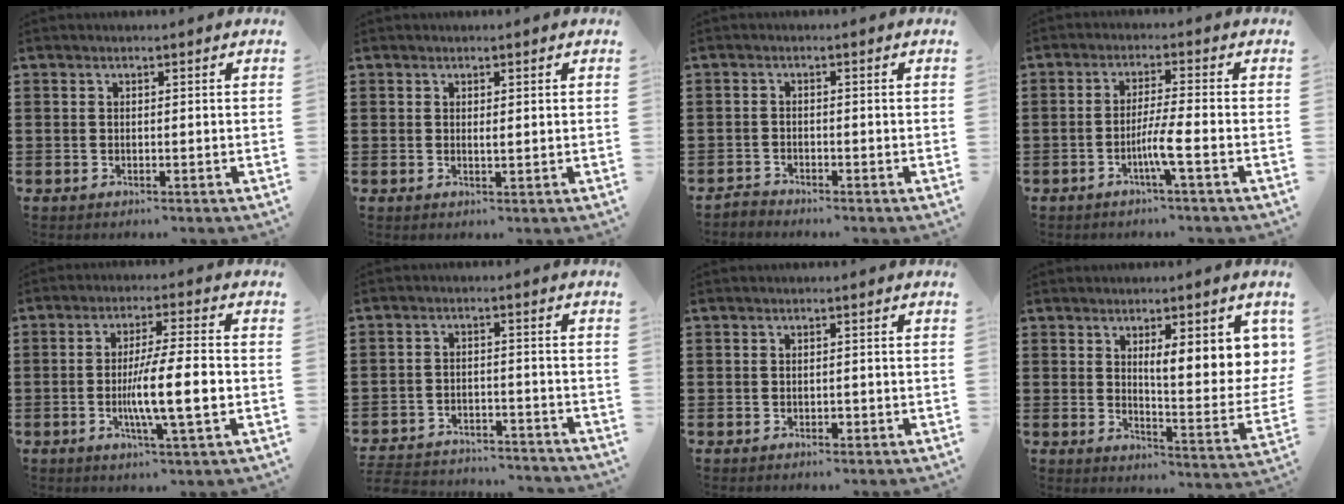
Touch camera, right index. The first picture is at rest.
{"total": 0.8, "force": [0.3, 0.1, 0.8], "torque": [-0.016, 0.001, 0.004]}
{"total": 1.4, "force": [-1.4, 0.3, 0.0], "torque": [-0.007, 0.004, -0.029]}
{"total": 4.8, "force": [-2.1, -0.4, 4.3], "torque": [-0.089, -0.015, -0.043]}
{"total": 9.6, "force": [-1.8, 1.0, 9.4], "torque": [-0.161, -0.013, -0.035]}
{"total": 4.2, "force": [-4.2, 0.3, 0.5], "torque": [-0.020, -0.002, -0.089]}
{"total": 0.8, "force": [-0.4, 0.3, 0.6], "torque": [-0.014, -0.005, -0.006]}
{"total": 8.3, "force": [3.7, 2.1, 7.1], "torque": [-0.113, -0.019, 0.056]}